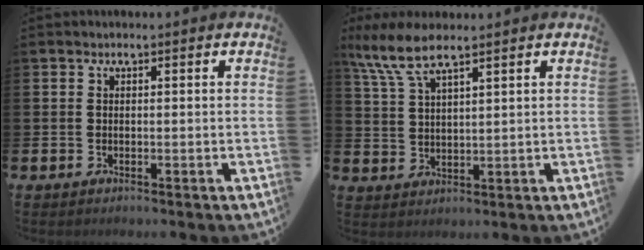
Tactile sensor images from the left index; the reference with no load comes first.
{"total": 6.9, "force": [5.6, 1.4, 3.8], "torque": [-0.097, -0.009, 0.102]}